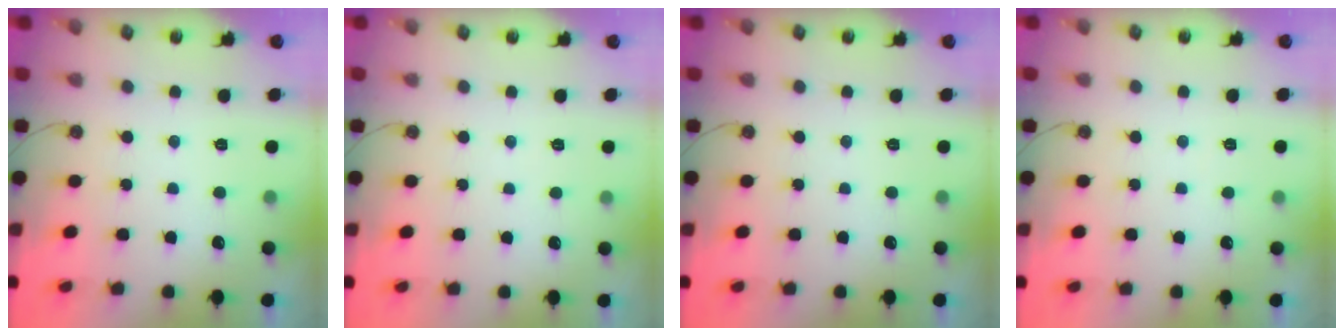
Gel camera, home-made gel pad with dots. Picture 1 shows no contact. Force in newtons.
{"total": 2.8, "press": 2.8, "slide": 0.5}
{"total": 0.0}
{"total": 3.1, "press": 3.0, "slide": 0.5}